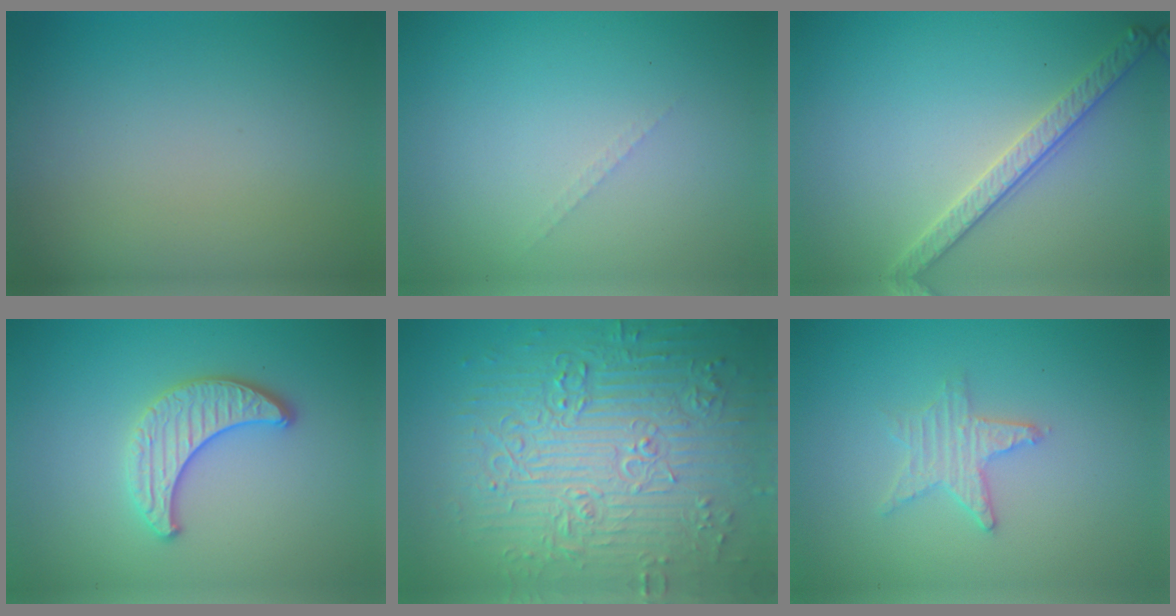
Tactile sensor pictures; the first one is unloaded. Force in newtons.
{"total": 0.6, "press": 0.6, "slide": 0.1}
{"total": 2.8, "press": 2.7, "slide": 0.7}
{"total": 3.3, "press": 3.1, "slide": 1.0}
{"total": 9.2, "press": 6.8, "slide": 6.2}
{"total": 2.3, "press": 2.2, "slide": 0.4}